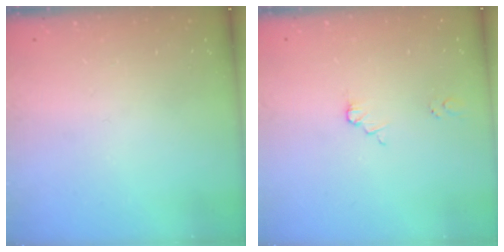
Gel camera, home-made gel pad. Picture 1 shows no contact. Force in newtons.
{"total": 1.5, "press": 1.5, "slide": 0.1}